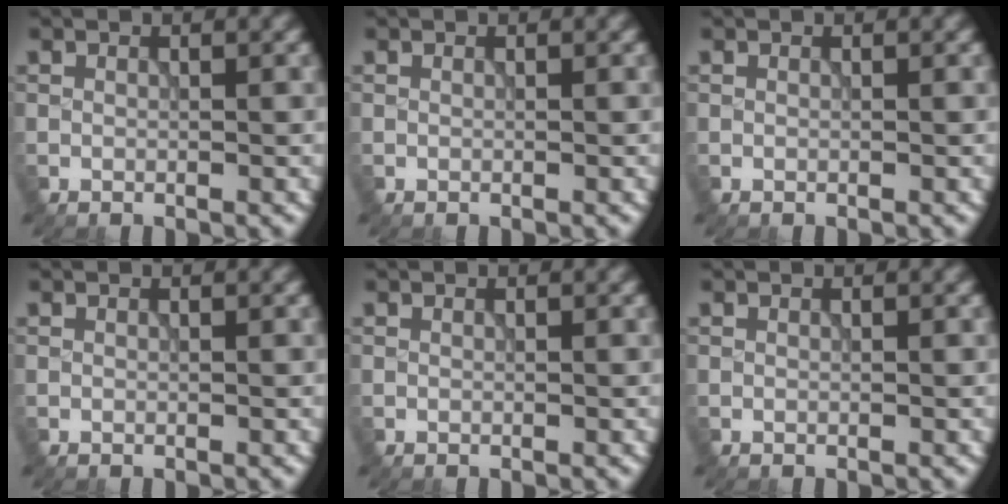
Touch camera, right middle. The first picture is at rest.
{"total": 0.0}
{"total": 0.0}
{"total": 0.0}
{"total": 0.0}
{"total": 0.0}